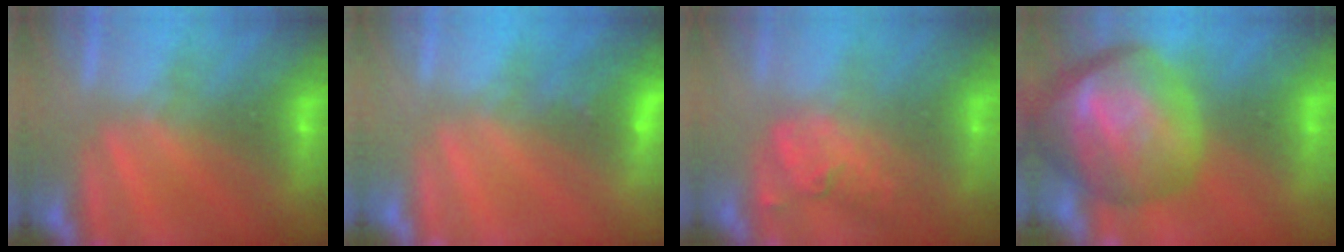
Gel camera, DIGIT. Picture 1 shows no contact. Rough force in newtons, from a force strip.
{"total": 2.7}
{"total": 2.8}
{"total": 8.8}